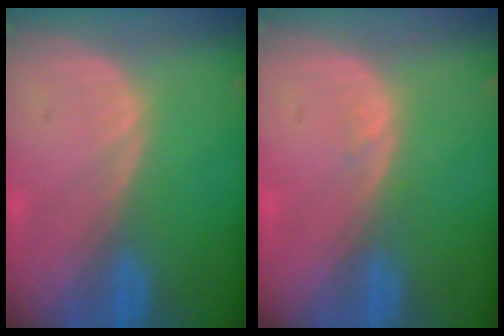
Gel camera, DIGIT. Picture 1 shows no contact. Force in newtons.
{"total": 0.7, "press": 0.6, "slide": 0.3}